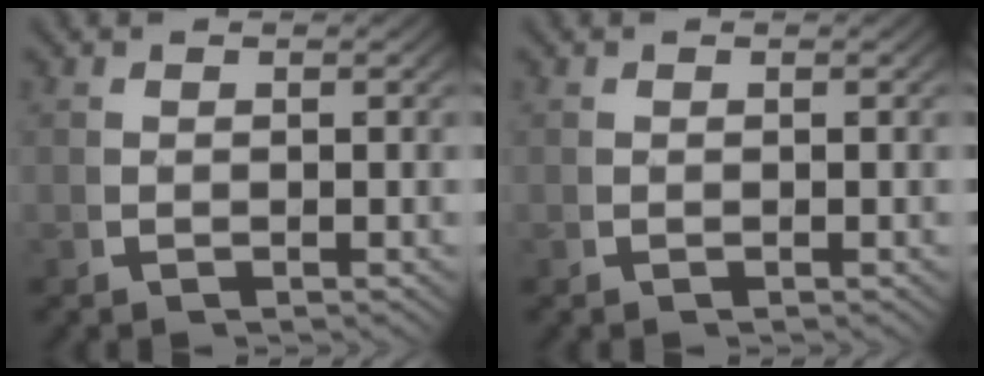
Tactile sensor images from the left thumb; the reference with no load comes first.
{"total": 0.0}